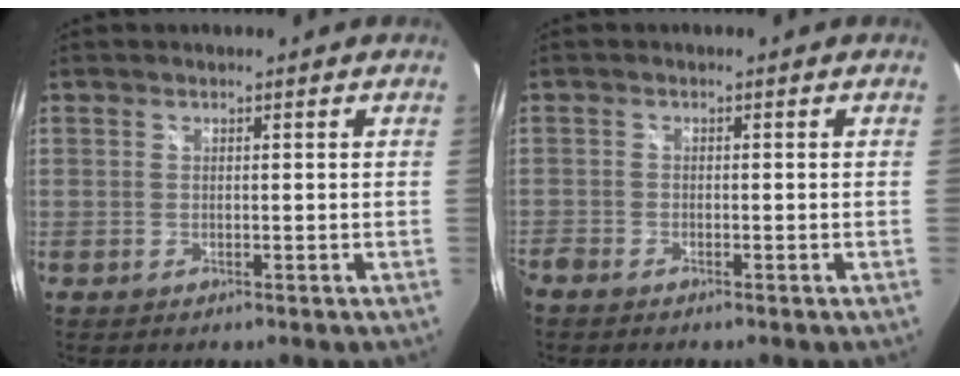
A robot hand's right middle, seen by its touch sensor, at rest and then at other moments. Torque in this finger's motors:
{"motor_torque": [0.67, -0.63, 0.18, 0.16]}